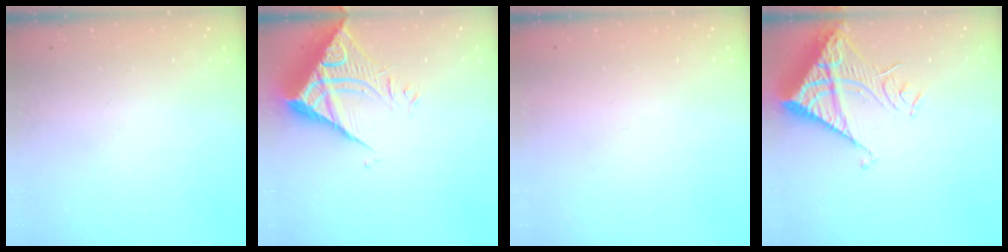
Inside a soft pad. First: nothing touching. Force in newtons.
{"total": 9.0, "press": 8.9, "slide": 0.8}
{"total": 1.5, "press": 1.5, "slide": 0.1}
{"total": 13.1, "press": 13.0, "slide": 1.7}